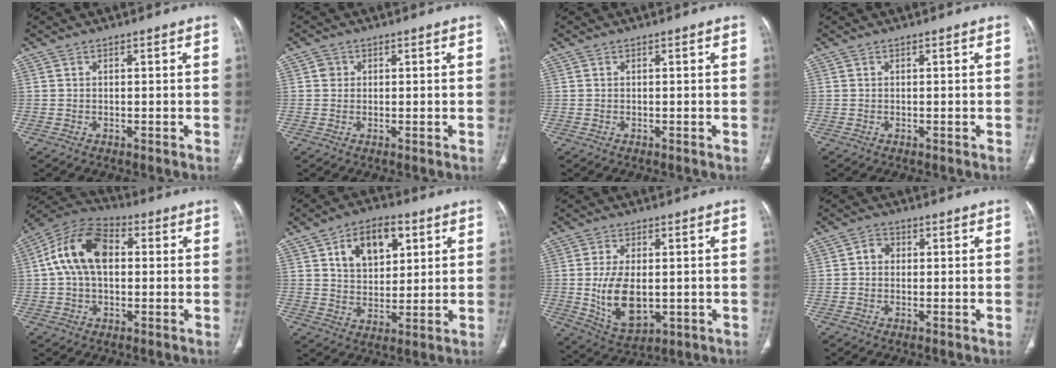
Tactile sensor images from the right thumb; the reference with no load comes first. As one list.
[{"total": 1.5, "force": [0.3, 1.4, 0.4], "torque": [0.002, 0.001, 0.003]}, {"total": 0.0}, {"total": 0.0}, {"total": 13.9, "force": [1.9, 8.8, 10.6], "torque": [-0.194, 0.031, 0.024]}, {"total": 11.8, "force": [4.8, 7.4, 7.8], "torque": [-0.089, -0.010, 0.080]}, {"total": 11.1, "force": [-0.8, 6.2, 9.1], "torque": [-0.159, -0.014, 0.003]}, {"total": 2.4, "force": [0.0, 2.0, 1.2], "torque": [-0.009, 0.010, -0.005]}]